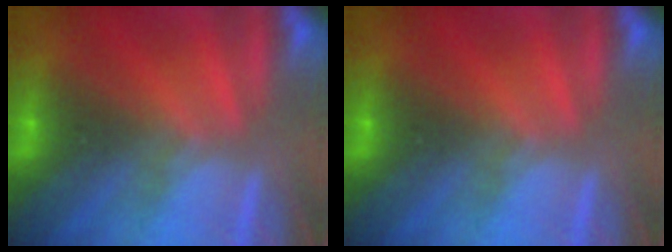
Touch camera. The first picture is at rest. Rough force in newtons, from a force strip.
{"total": 0.0}